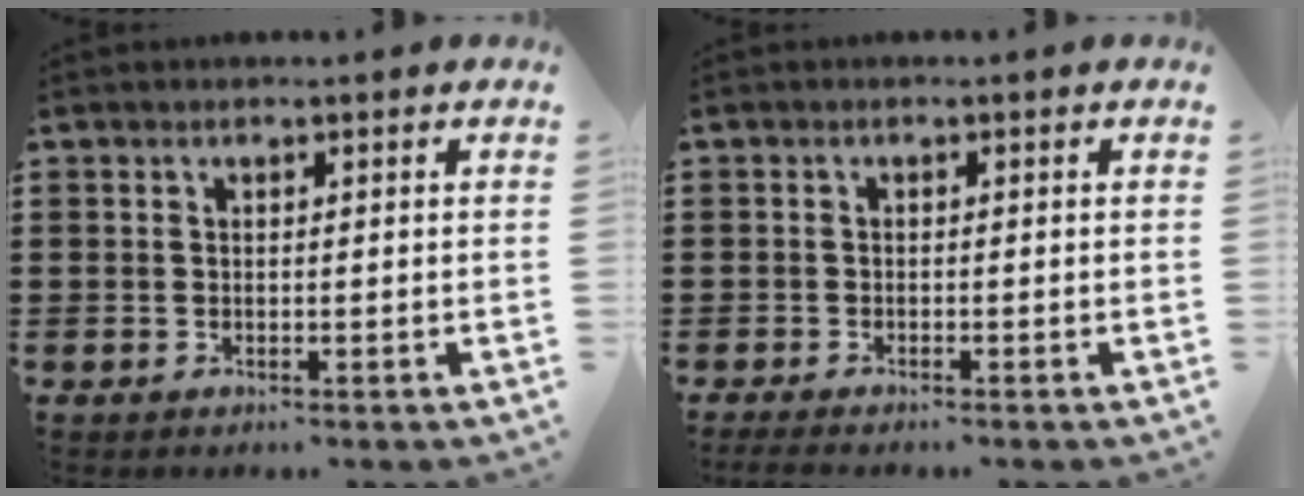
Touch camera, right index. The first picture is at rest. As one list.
[{"total": 1.1, "force": [-1.1, -0.2, 0.2], "torque": [-0.005, -0.004, -0.021]}]